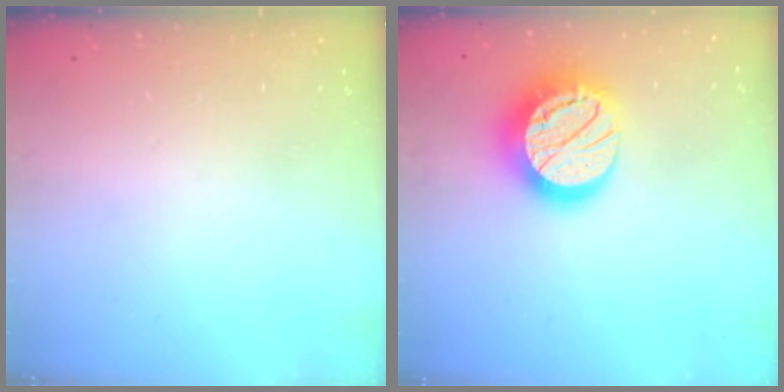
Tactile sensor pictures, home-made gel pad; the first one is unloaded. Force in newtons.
{"total": 19.3, "press": 19.2, "slide": 1.1}